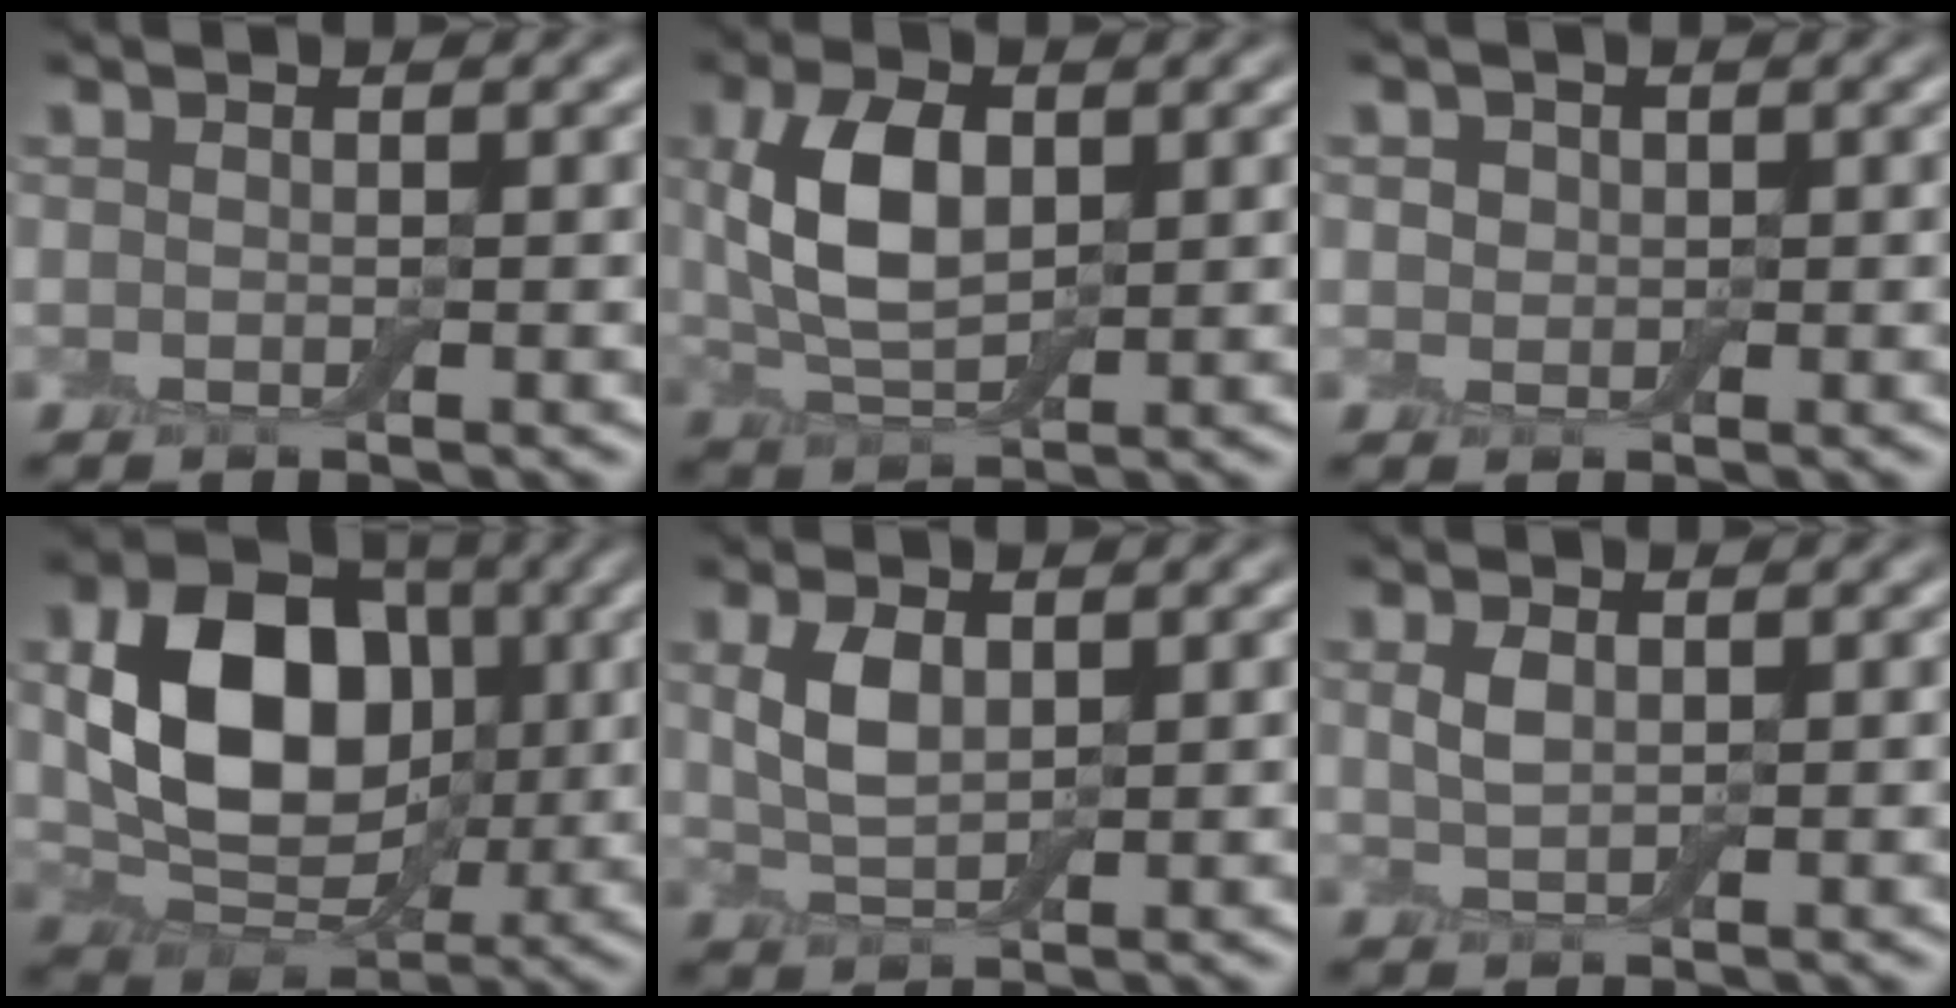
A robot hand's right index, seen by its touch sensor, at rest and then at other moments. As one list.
[{"total": 5.6, "force": [1.4, 3.1, 4.4], "torque": [-0.097, 0.009, 0.027]}, {"total": 1.9, "force": [0.9, 1.6, 0.6], "torque": [-0.013, 0.008, -0.003]}, {"total": 9.7, "force": [1.3, 7.2, 6.3], "torque": [-0.125, 0.004, 0.025]}, {"total": 2.9, "force": [1.1, 1.6, 2.1], "torque": [-0.055, 0.006, 0.024]}, {"total": 1.3, "force": [0.7, 0.7, 0.8], "torque": [-0.026, 0.004, 0.013]}]